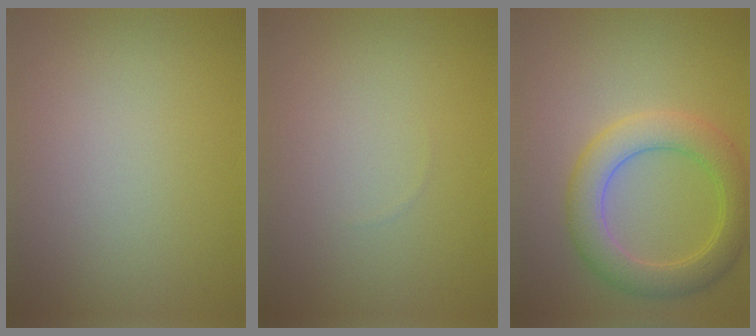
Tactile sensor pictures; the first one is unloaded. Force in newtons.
{"total": 0.0}
{"total": 5.0, "press": 5.0, "slide": 0.0}